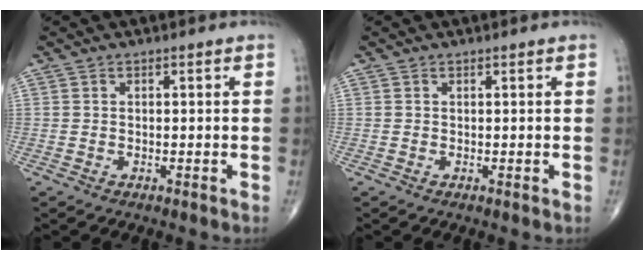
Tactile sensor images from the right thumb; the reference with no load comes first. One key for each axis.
{"total": 0.0}